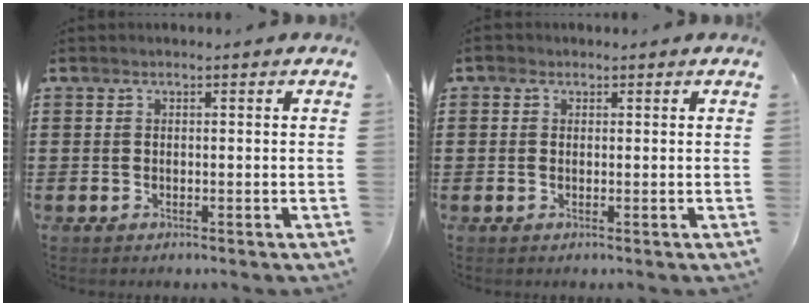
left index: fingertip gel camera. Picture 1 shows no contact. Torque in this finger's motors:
{"motor_torque": [0.91, 1.00, -0.08, 0.00]}